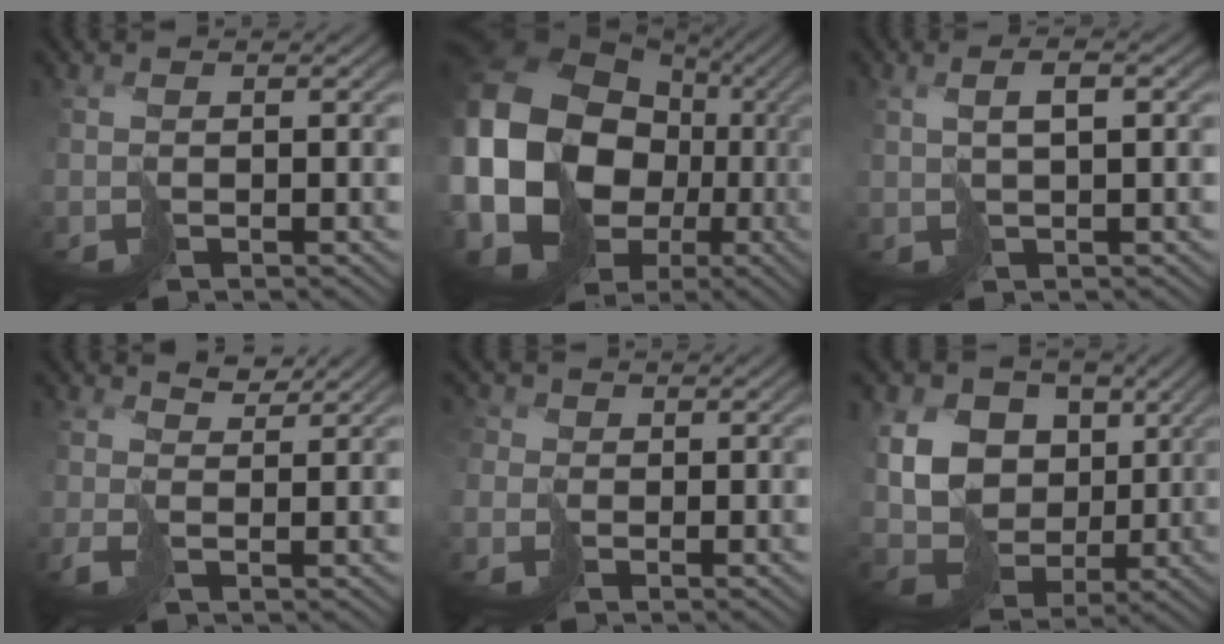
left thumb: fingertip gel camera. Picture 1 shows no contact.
{"total": 21.7, "force": [-0.7, 18.2, 11.9], "torque": [-0.315, -0.013, -0.011]}
{"total": 2.6, "force": [1.1, 0.5, 2.3], "torque": [-0.040, 0.012, 0.020]}
{"total": 2.8, "force": [0.9, 1.2, 2.3], "torque": [-0.064, 0.001, 0.011]}
{"total": 3.3, "force": [-0.6, 3.0, 1.1], "torque": [-0.031, -0.005, -0.009]}
{"total": 12.9, "force": [3.7, 10.4, 6.7], "torque": [-0.185, 0.014, 0.080]}